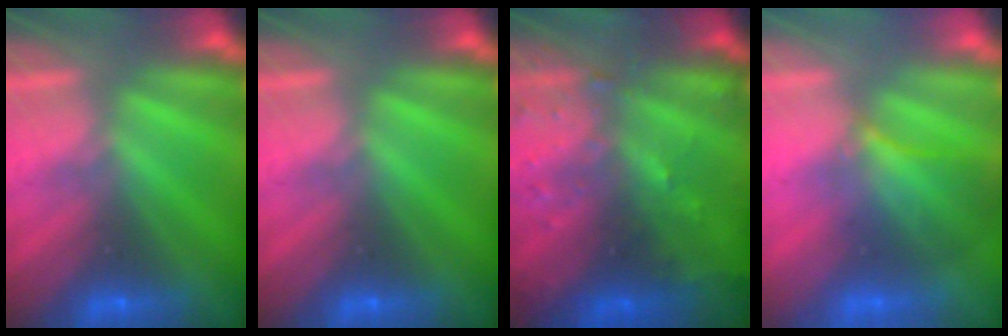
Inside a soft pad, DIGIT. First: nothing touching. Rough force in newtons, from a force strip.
{"total": 0.0}
{"total": 6.5}
{"total": 3.5}